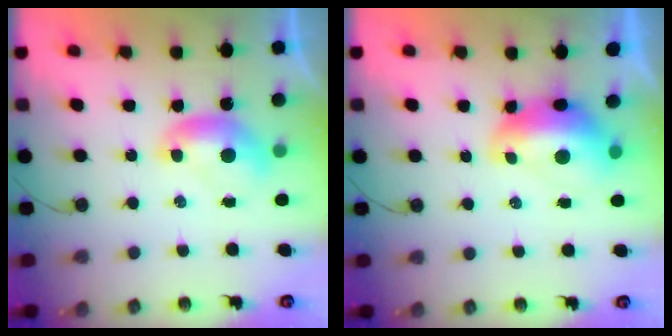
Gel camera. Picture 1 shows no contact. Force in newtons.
{"total": 2.9, "press": 2.9, "slide": 0.7}